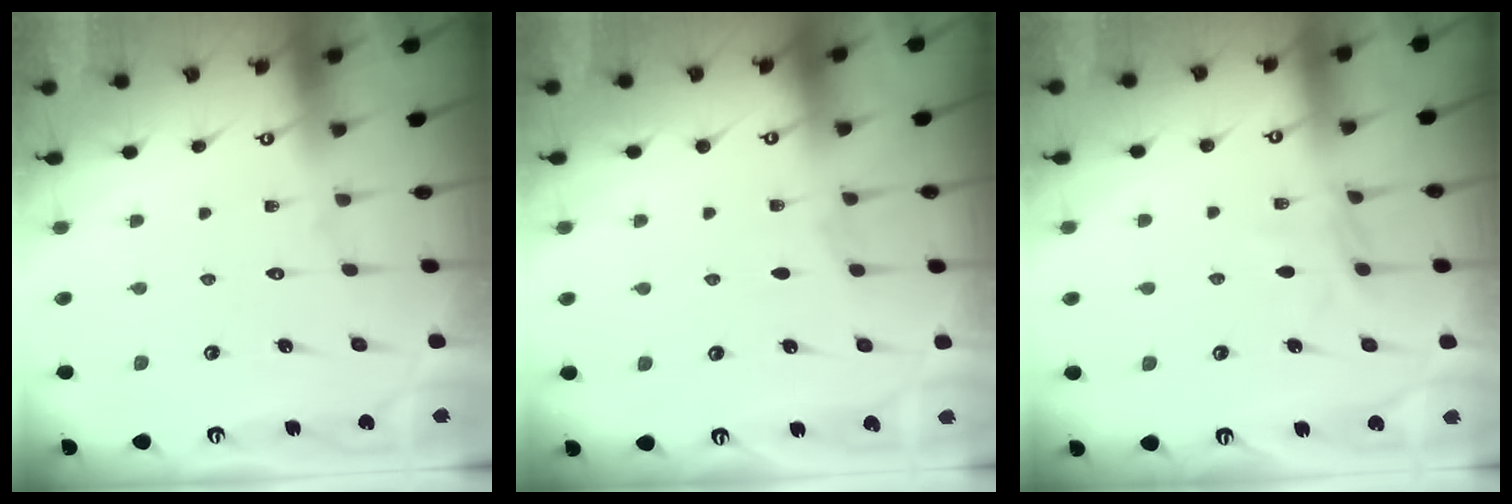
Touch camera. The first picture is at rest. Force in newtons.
{"total": 2.5, "press": 2.5, "slide": 0.4}
{"total": 6.1, "press": 6.1, "slide": 0.6}